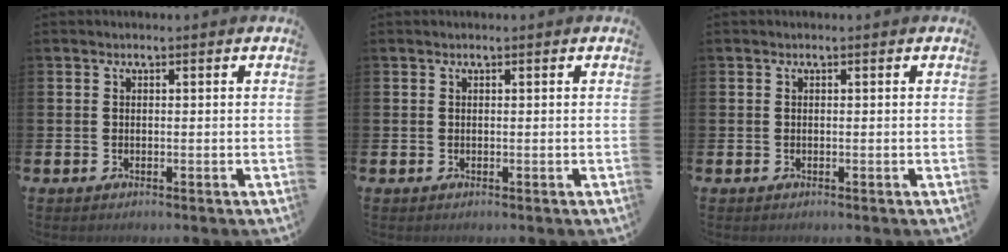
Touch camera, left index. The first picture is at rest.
{"total": 0.0}
{"total": 0.0}